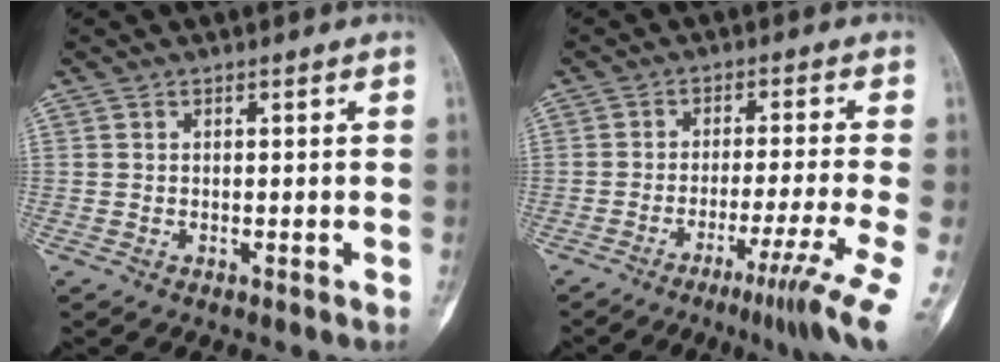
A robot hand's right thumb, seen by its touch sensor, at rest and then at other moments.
{"total": 9.8, "force": [-4.6, -1.1, 8.5], "torque": [-0.142, 0.001, -0.073]}